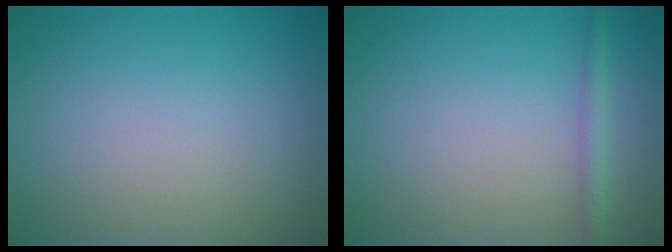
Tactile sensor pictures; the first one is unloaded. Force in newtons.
{"total": 1.4, "press": 1.4, "slide": 0.1}